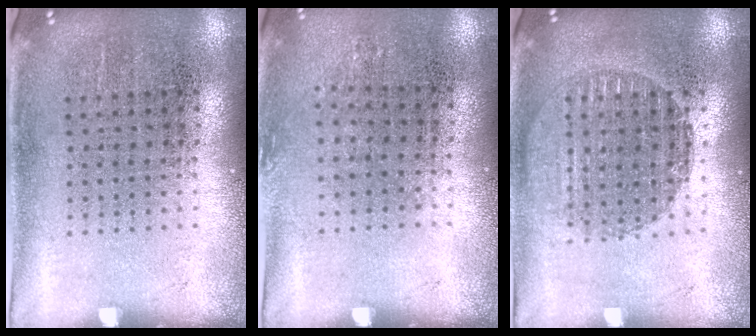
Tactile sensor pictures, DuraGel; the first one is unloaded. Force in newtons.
{"total": 0.8, "press": 0.7, "slide": 0.4}
{"total": 1.6, "press": 1.5, "slide": 0.7}